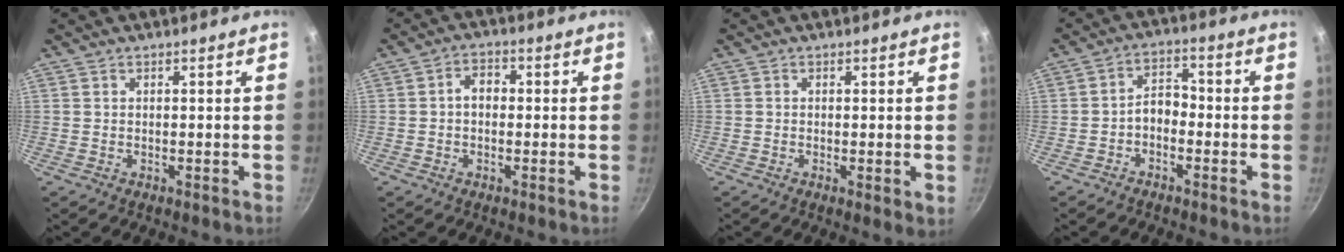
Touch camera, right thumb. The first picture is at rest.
{"total": 3.8, "force": [-0.1, 2.7, 2.6], "torque": [-0.031, 0.016, -0.010]}
{"total": 2.3, "force": [-0.3, 0.6, 2.2], "torque": [-0.040, -0.009, -0.008]}
{"total": 4.8, "force": [-1.7, 3.2, 3.2], "torque": [-0.040, 0.030, -0.041]}